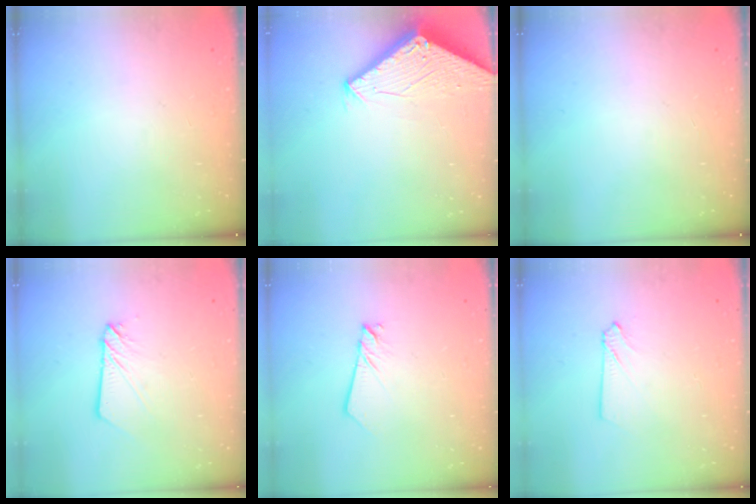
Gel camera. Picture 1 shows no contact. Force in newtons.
{"total": 2.8, "press": 2.8, "slide": 0.2}
{"total": 0.0}
{"total": 2.9, "press": 2.9, "slide": 0.3}
{"total": 2.2, "press": 2.1, "slide": 0.3}
{"total": 2.4, "press": 2.4, "slide": 0.3}